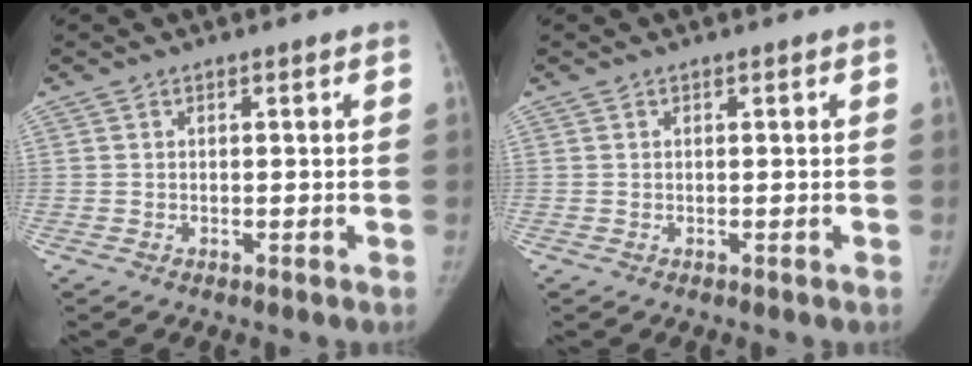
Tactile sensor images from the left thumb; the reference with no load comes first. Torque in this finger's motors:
{"motor_torque": [0.00, 0.00, 0.10, -0.06, 0.00]}